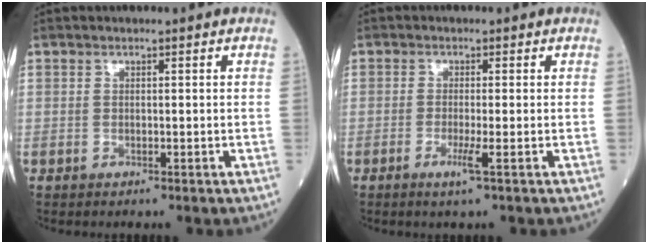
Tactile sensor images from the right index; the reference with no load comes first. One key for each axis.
{"total": 2.4, "fx": -1.1, "fy": -0.4, "fz": 2.1, "tx": -0.041, "ty": -0.006, "tz": -0.024}